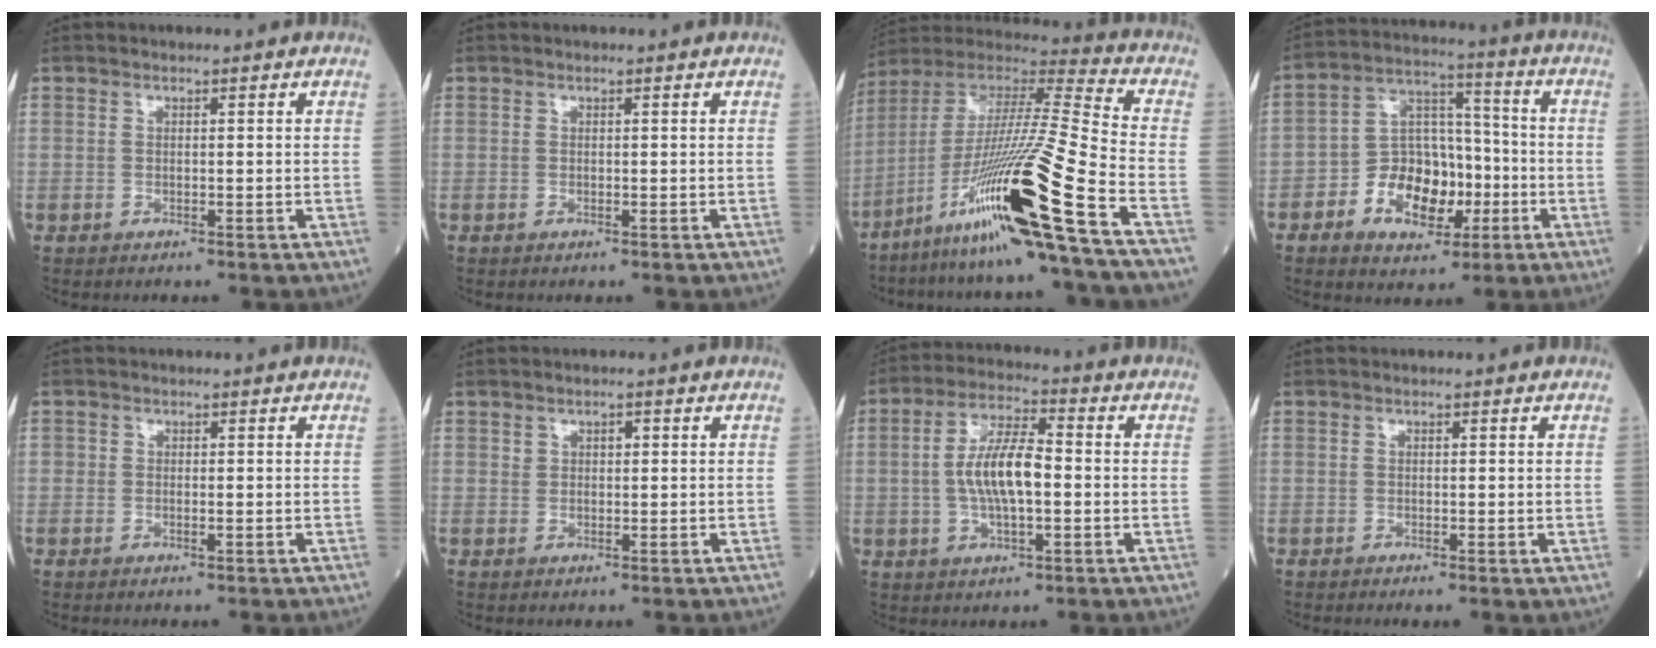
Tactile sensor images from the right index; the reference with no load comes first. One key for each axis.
{"total": 0.0}
{"total": 23.6, "fx": -12.1, "fy": -1.7, "fz": 20.1, "tx": -0.380, "ty": -0.037, "tz": -0.226}
{"total": 11.4, "fx": -4.3, "fy": 7.3, "fz": 7.6, "tx": -0.141, "ty": 0.027, "tz": -0.068}
{"total": 1.0, "fx": -0.2, "fy": 0.7, "fz": 0.7, "tx": -0.006, "ty": 0.000, "tz": -0.003}
{"total": 1.4, "fx": 0.6, "fy": 0.8, "fz": 1.0, "tx": -0.015, "ty": 0.002, "tz": 0.009}
{"total": 9.1, "fx": -0.3, "fy": 2.6, "fz": 8.8, "tx": -0.176, "ty": 0.009, "tz": -0.008}
{"total": 0.8, "fx": -0.1, "fy": 0.1, "fz": 0.8, "tx": -0.015, "ty": -0.005, "tz": -0.001}